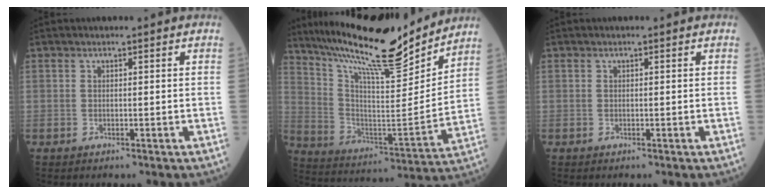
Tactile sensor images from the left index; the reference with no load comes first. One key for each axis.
{"total": 20.8, "fx": 18.1, "fy": 2.3, "fz": 9.9, "tx": -0.182, "ty": -0.017, "tz": 0.295}
{"total": 0.0}